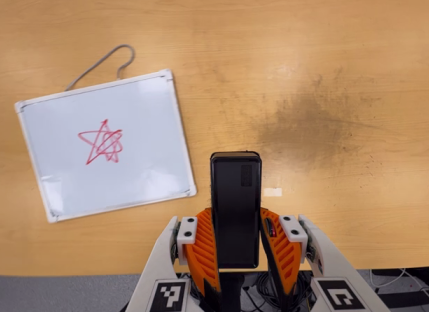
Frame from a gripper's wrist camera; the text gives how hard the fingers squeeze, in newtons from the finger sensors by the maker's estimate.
{"total": 4.5, "left": 3.3, "right": 5.8}